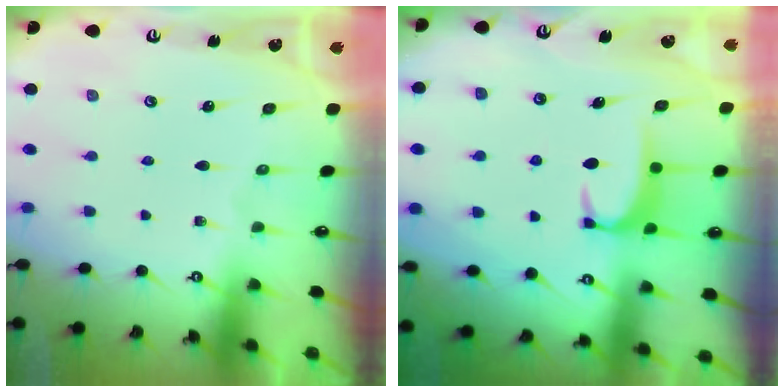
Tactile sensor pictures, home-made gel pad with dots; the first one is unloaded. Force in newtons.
{"total": 1.6, "press": 1.5, "slide": 0.5}